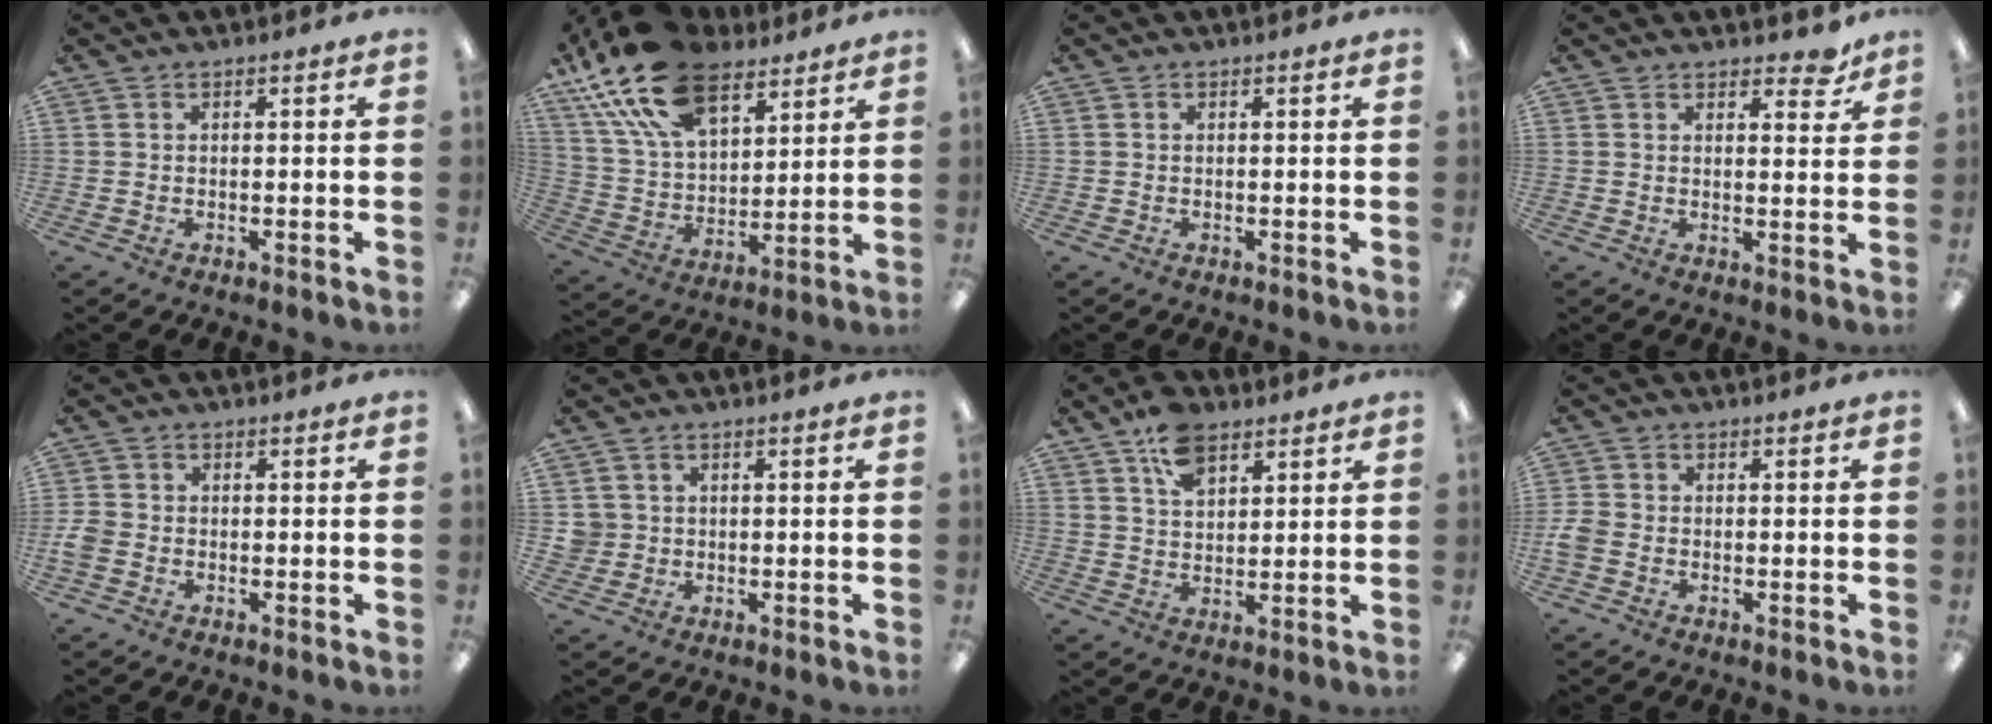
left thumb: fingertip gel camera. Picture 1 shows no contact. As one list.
[{"total": 21.6, "force": [13.8, 11.2, 12.4], "torque": [-0.251, -0.053, 0.253]}, {"total": 0.0}, {"total": 4.6, "force": [3.6, 2.0, 1.9], "torque": [-0.013, -0.018, 0.061]}, {"total": 3.3, "force": [-1.1, 2.6, 1.8], "torque": [-0.033, 0.007, -0.020]}, {"total": 3.1, "force": [0.3, 3.1, 0.1], "torque": [-0.002, 0.002, 0.003]}, {"total": 8.7, "force": [5.6, 4.9, 4.6], "torque": [-0.083, -0.019, 0.104]}, {"total": 3.5, "force": [-1.2, 2.6, 2.0], "torque": [-0.037, 0.007, -0.020]}]